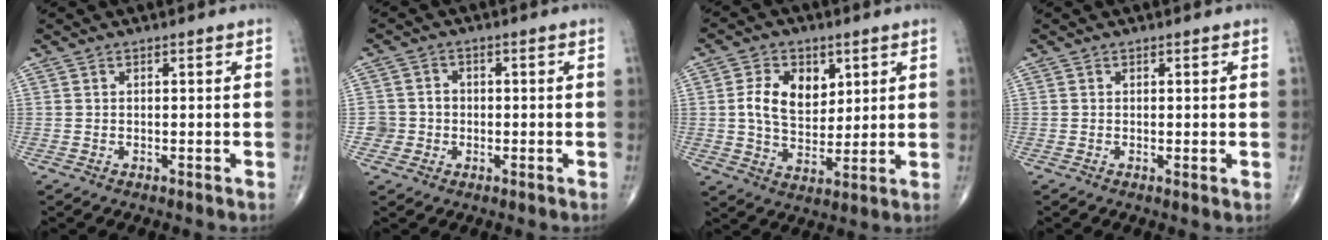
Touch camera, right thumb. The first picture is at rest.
{"total": 3.8, "force": [-0.9, 3.7, 0.3], "torque": [0.023, 0.012, -0.021]}
{"total": 10.4, "force": [2.9, 7.1, 7.0], "torque": [-0.093, -0.012, 0.055]}
{"total": 0.7, "force": [0.1, 0.2, 0.6], "torque": [-0.010, -0.004, -0.002]}